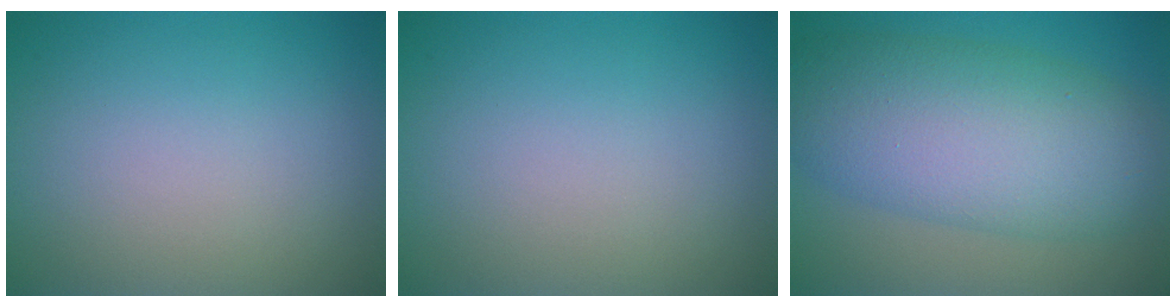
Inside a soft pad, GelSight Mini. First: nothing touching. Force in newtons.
{"total": 0.0}
{"total": 10.1, "press": 10.1, "slide": 0.5}